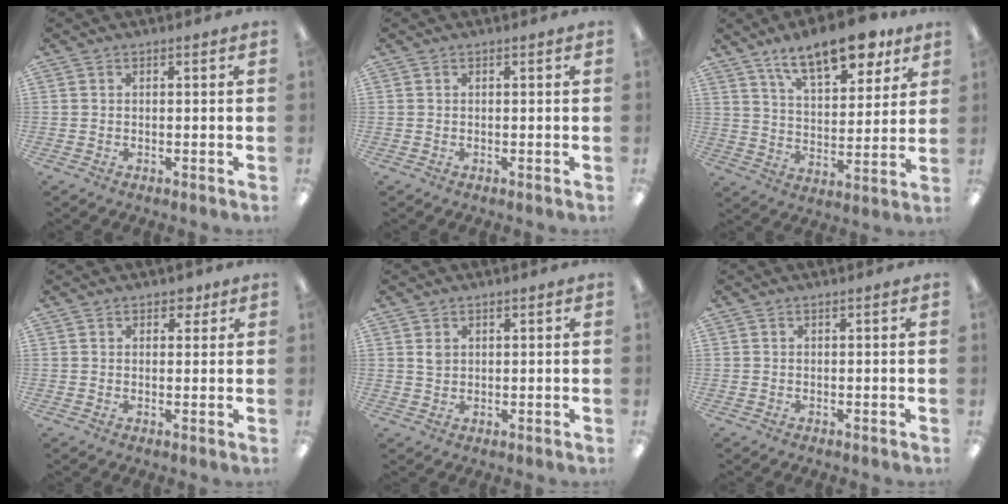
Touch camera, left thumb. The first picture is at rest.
{"total": 0.0}
{"total": 15.7, "force": [11.3, 6.1, 9.1], "torque": [-0.138, -0.055, 0.190]}
{"total": 2.7, "force": [1.7, 1.9, 0.9], "torque": [0.005, -0.005, 0.026]}
{"total": 1.9, "force": [1.0, 1.5, 0.7], "torque": [-0.007, -0.002, 0.016]}
{"total": 0.0}